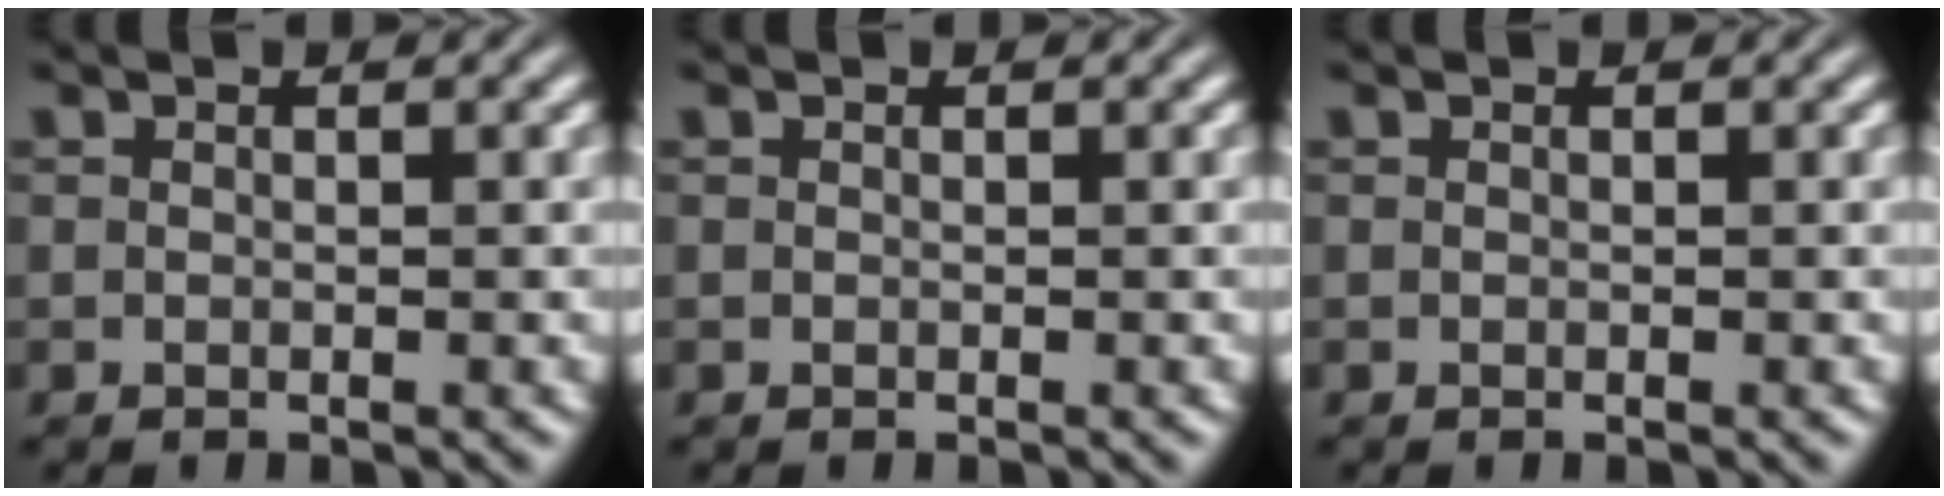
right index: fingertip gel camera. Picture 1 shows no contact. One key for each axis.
{"total": 0.0}
{"total": 0.0}